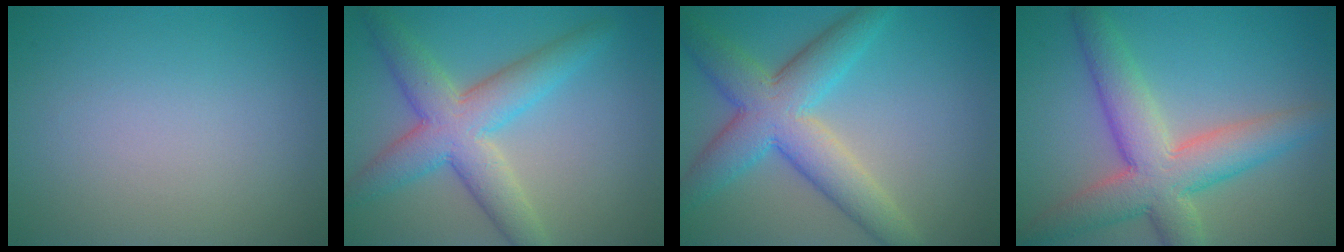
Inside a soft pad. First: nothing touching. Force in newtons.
{"total": 6.8, "press": 6.8, "slide": 0.3}
{"total": 7.5, "press": 7.5, "slide": 0.2}
{"total": 7.6, "press": 7.6, "slide": 0.5}